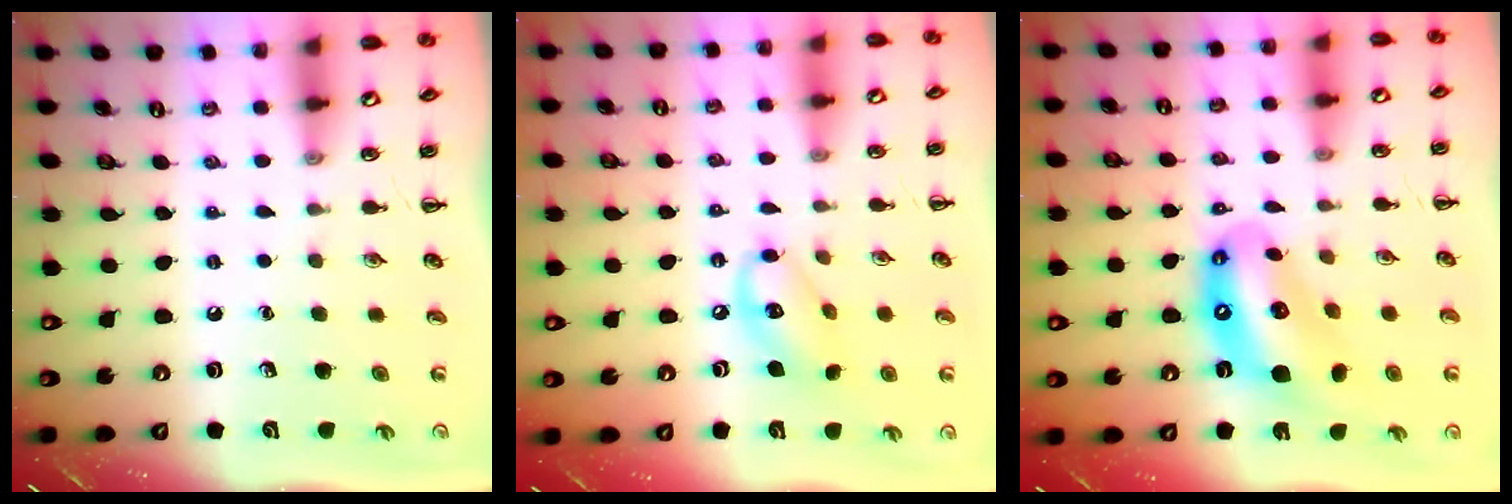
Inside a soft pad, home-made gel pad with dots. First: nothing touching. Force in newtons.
{"total": 11.6, "press": 11.3, "slide": 2.3}
{"total": 14.1, "press": 13.6, "slide": 3.9}